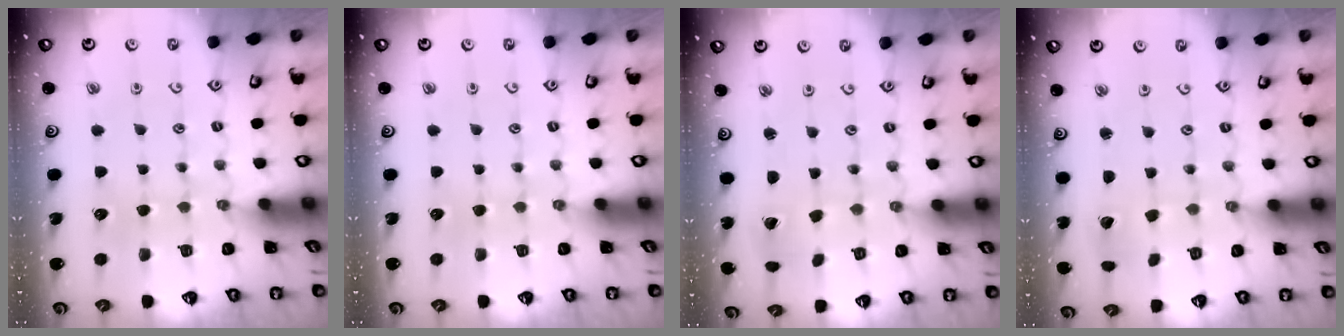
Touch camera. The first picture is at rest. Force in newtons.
{"total": 0.0}
{"total": 2.1, "press": 2.1, "slide": 0.1}
{"total": 2.0, "press": 2.0, "slide": 0.1}